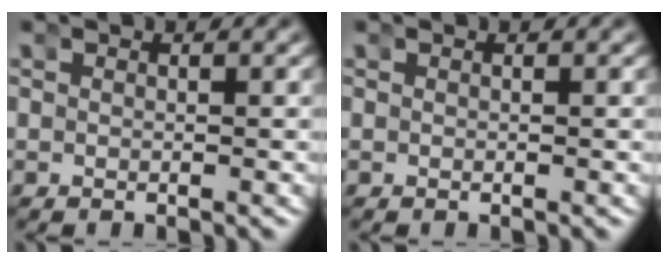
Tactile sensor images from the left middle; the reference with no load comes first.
{"total": 0.0}